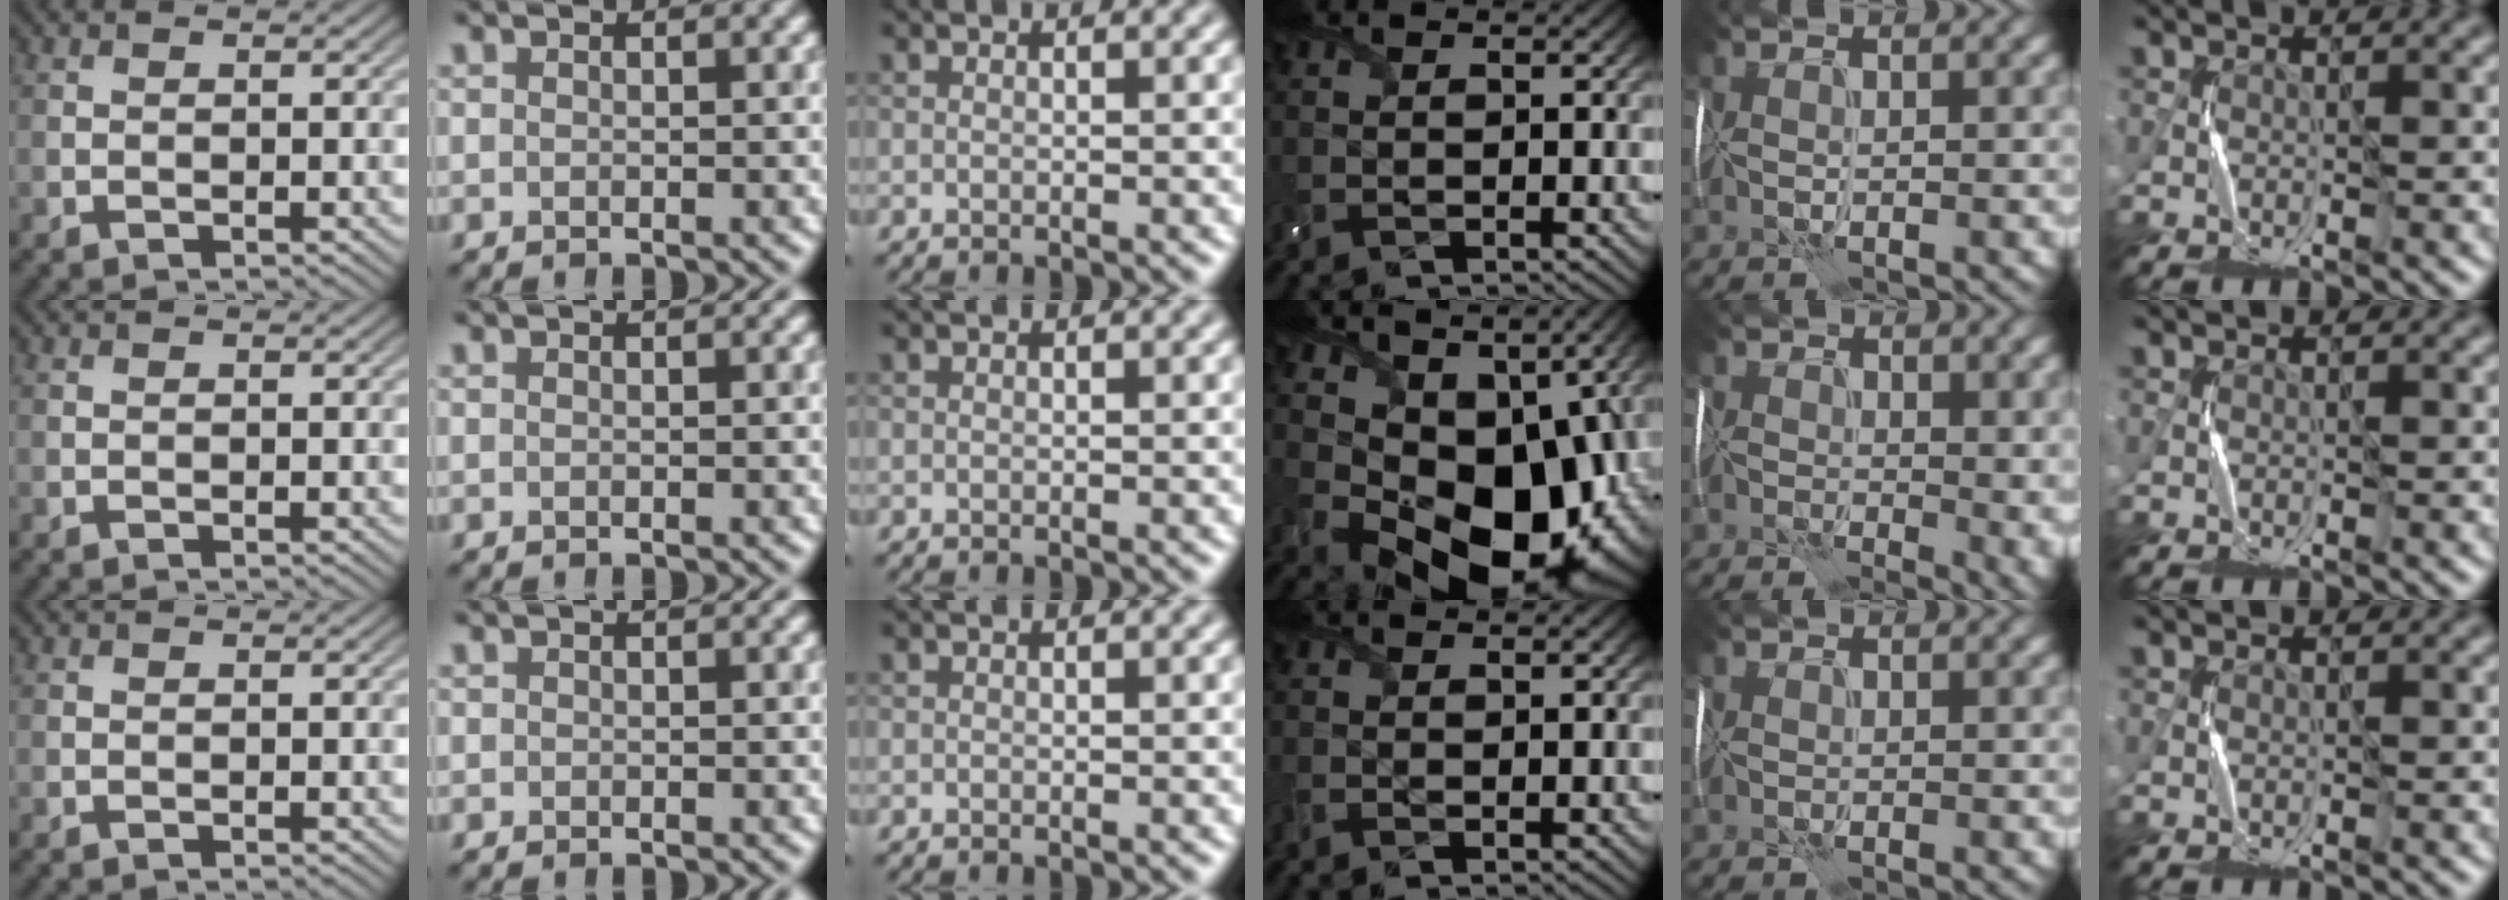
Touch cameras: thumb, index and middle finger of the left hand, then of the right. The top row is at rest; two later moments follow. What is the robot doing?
{"motion": "wrap", "object": "receipt paper"}